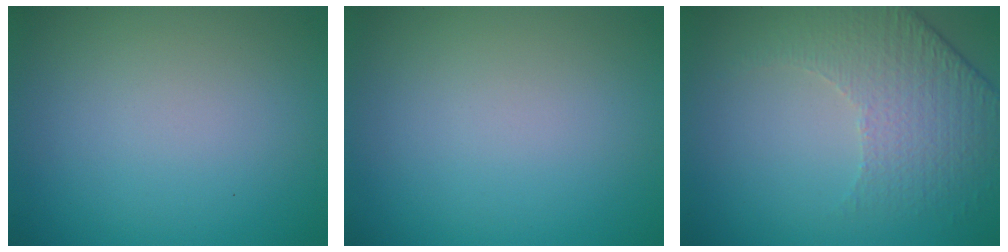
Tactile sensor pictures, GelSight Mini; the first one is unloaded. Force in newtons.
{"total": 0.0}
{"total": 4.8, "press": 3.2, "slide": 3.5}